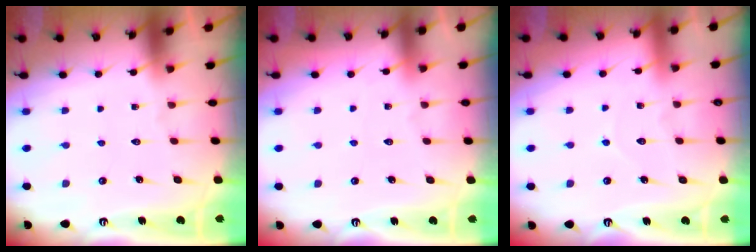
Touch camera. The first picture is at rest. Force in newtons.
{"total": 2.5, "press": 2.5, "slide": 0.4}
{"total": 4.7, "press": 4.7, "slide": 0.4}